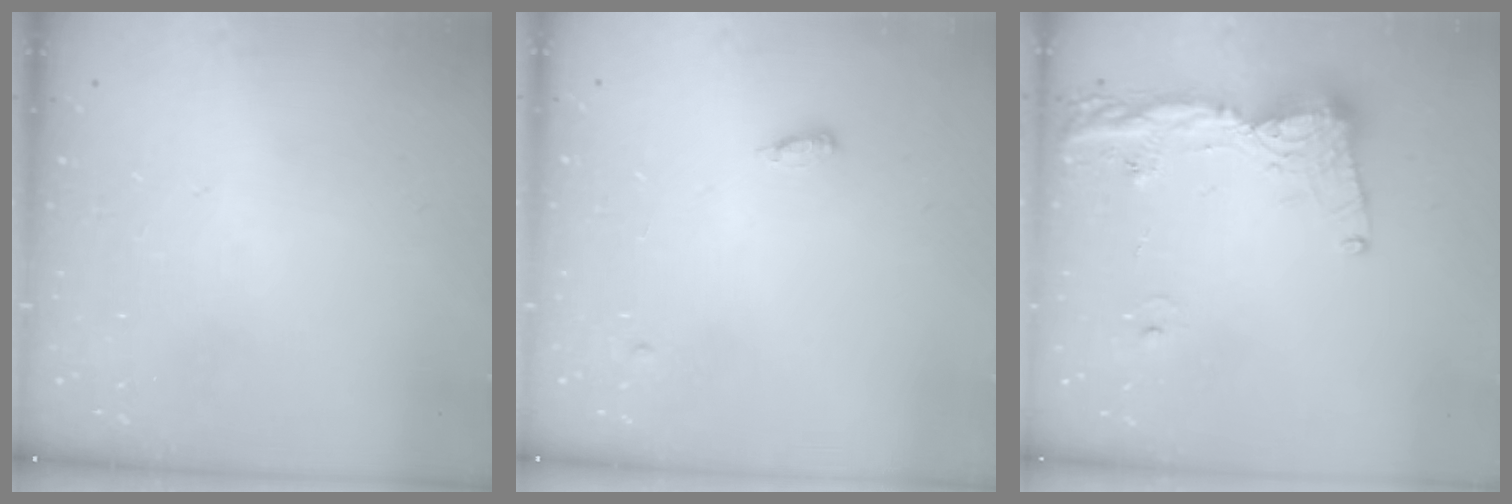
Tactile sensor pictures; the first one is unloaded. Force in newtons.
{"total": 4.0, "press": 3.9, "slide": 0.7}
{"total": 15.2, "press": 15.1, "slide": 1.5}